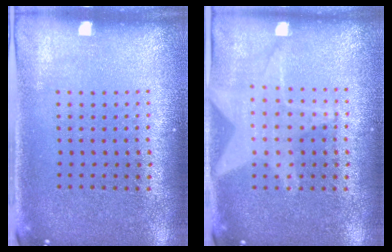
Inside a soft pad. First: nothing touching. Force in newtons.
{"total": 1.4, "press": 1.3, "slide": 0.3}